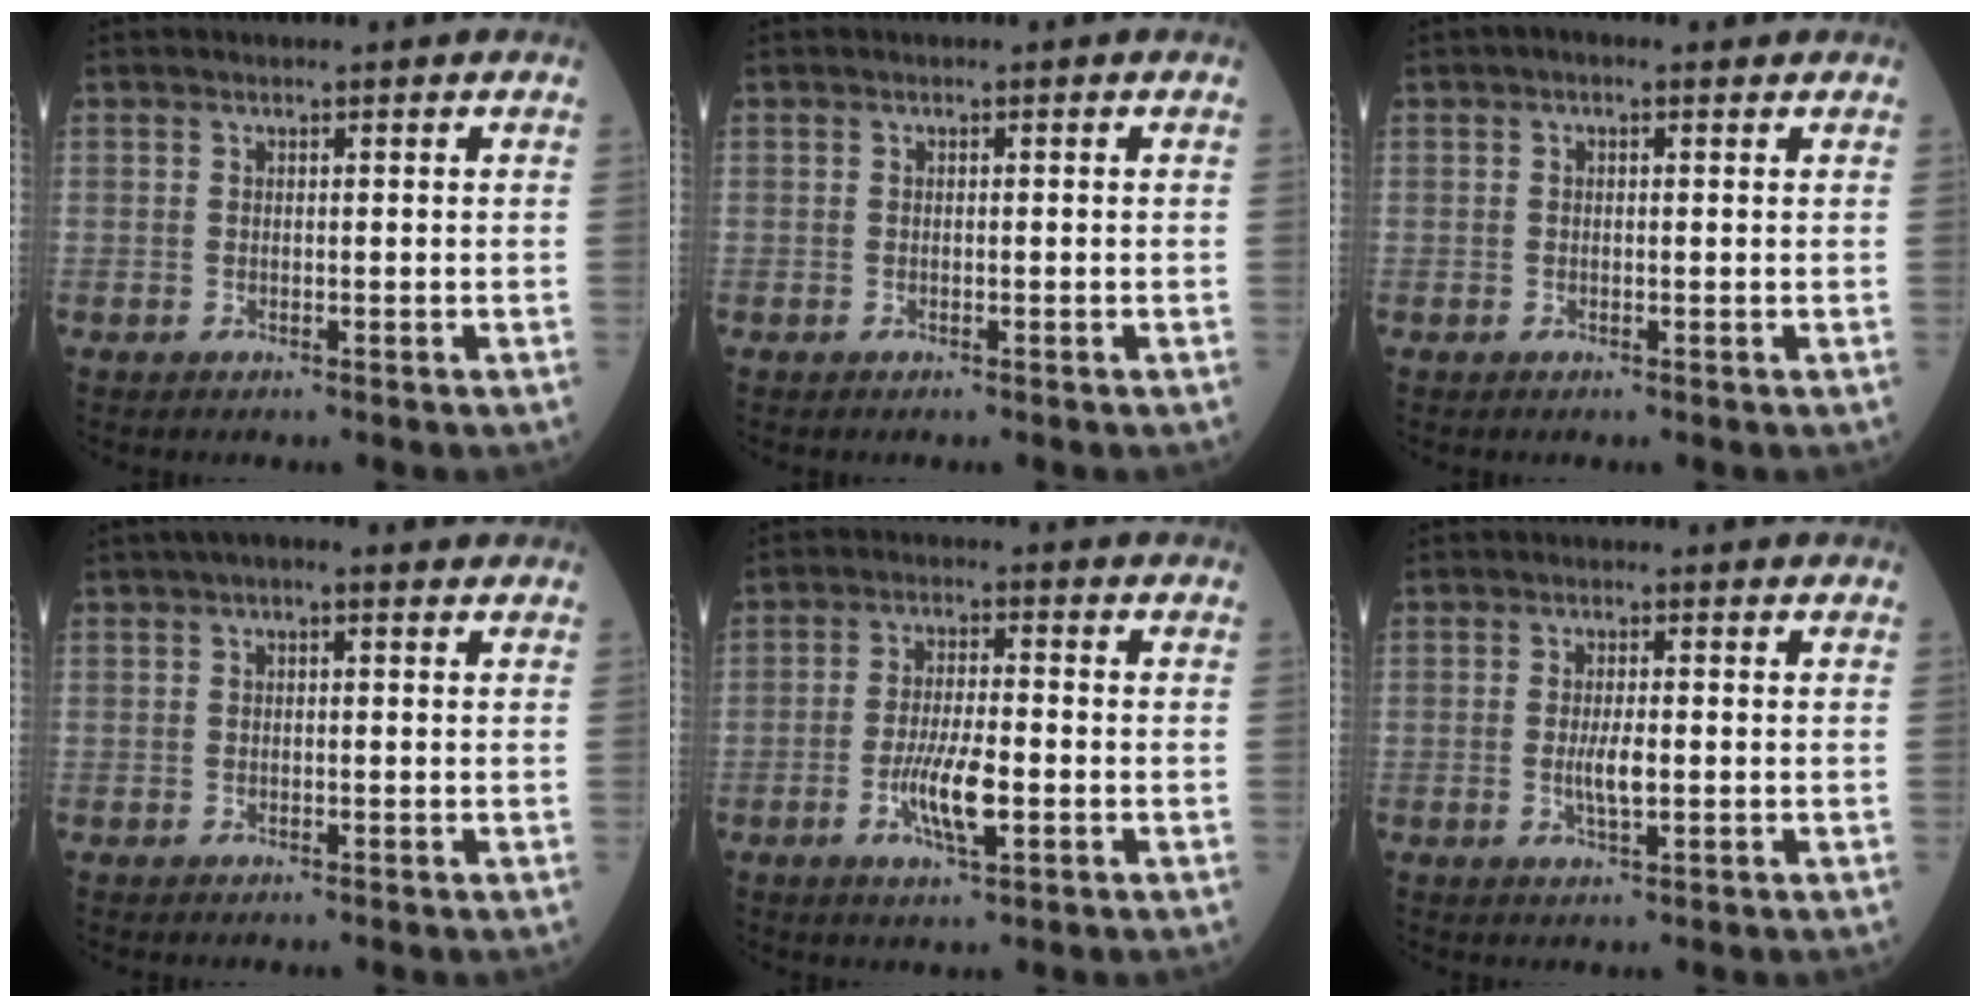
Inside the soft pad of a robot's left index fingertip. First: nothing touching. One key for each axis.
{"total": 0.0}
{"total": 1.3, "fx": 0.5, "fy": 0.6, "fz": 1.0, "tx": -0.018, "ty": 0.010, "tz": 0.002}
{"total": 3.0, "fx": 1.6, "fy": 1.0, "fz": 2.4, "tx": -0.041, "ty": 0.023, "tz": 0.019}
{"total": 6.9, "fx": -2.4, "fy": 1.3, "fz": 6.3, "tx": -0.124, "ty": -0.011, "tz": -0.044}
{"total": 3.3, "fx": -0.6, "fy": 0.6, "fz": 3.1, "tx": -0.063, "ty": -0.007, "tz": -0.011}